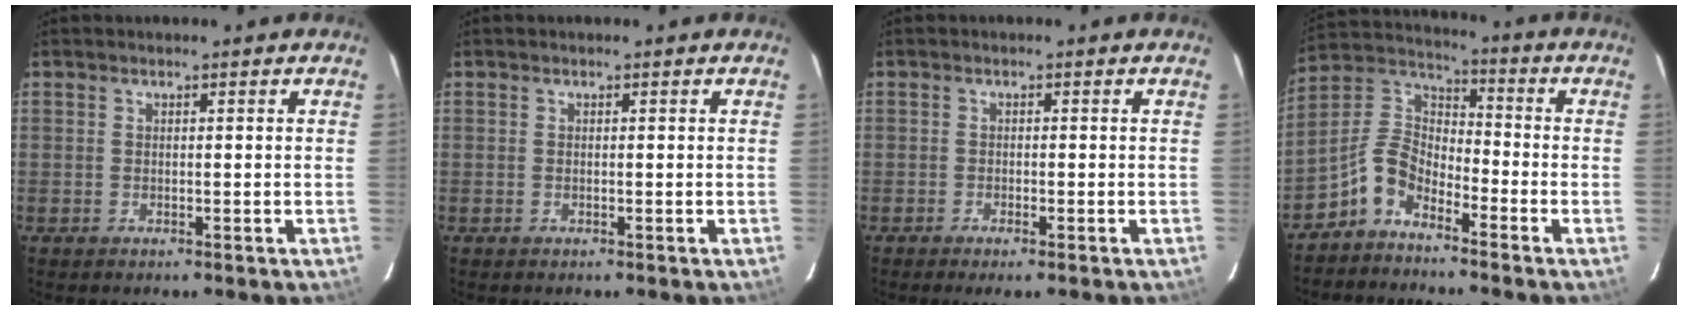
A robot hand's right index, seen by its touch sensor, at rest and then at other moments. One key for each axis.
{"total": 0.0}
{"total": 1.6, "fx": -1.2, "fy": 0.1, "fz": 1.0, "tx": -0.025, "ty": -0.003, "tz": -0.022}
{"total": 7.9, "fx": -5.4, "fy": 4.2, "fz": 3.8, "tx": -0.088, "ty": 0.030, "tz": -0.122}